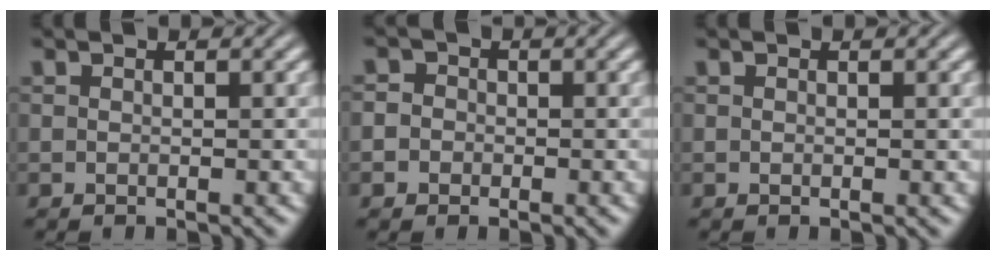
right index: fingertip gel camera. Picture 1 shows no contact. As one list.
[{"total": 1.8, "force": [-0.5, 1.8, 0.2], "torque": [0.003, -0.001, -0.018]}, {"total": 0.0}]